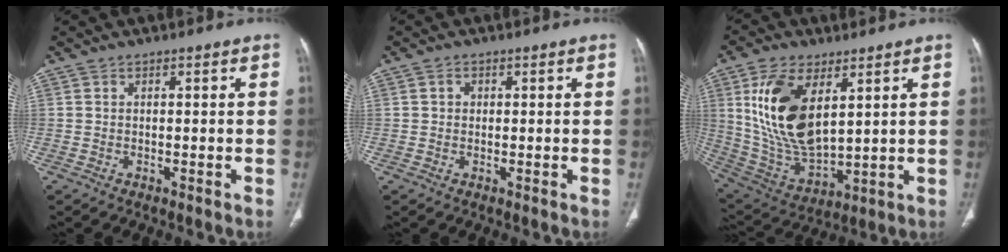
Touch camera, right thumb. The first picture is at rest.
{"total": 1.3, "force": [0.3, 1.2, 0.6], "torque": [-0.005, 0.002, 0.004]}
{"total": 18.2, "force": [6.0, 9.3, 14.5], "torque": [-0.270, -0.027, 0.130]}